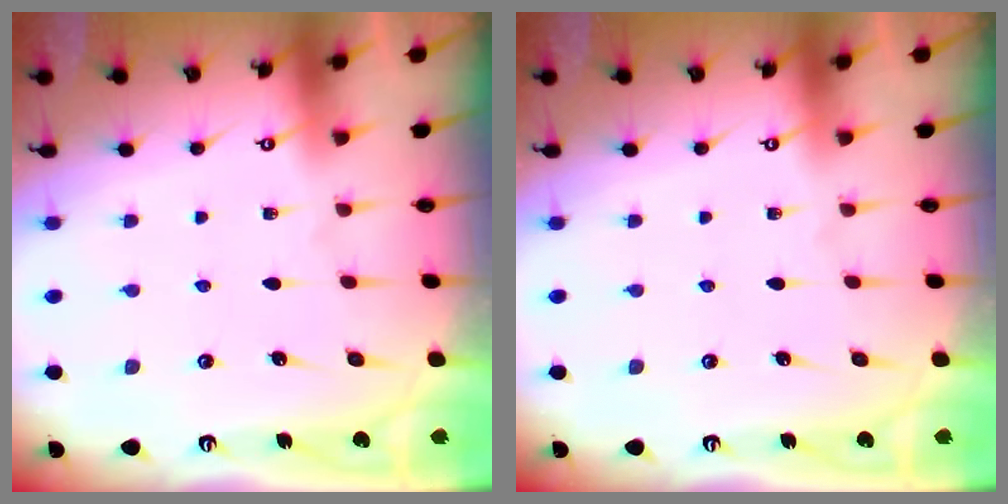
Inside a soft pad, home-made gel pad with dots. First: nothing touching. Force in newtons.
{"total": 0.0}